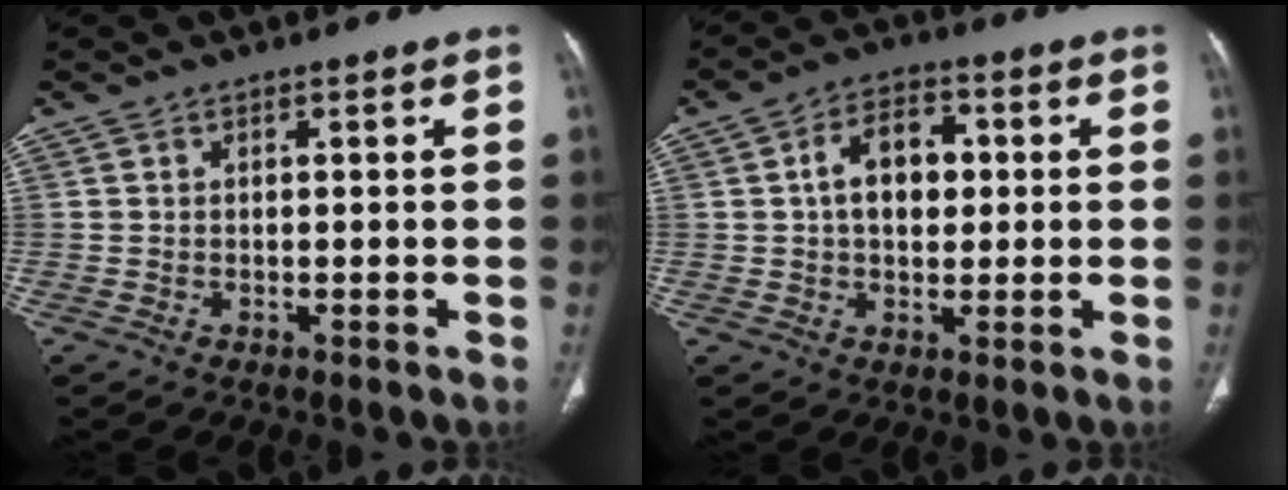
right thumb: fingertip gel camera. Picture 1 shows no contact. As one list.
[{"total": 9.0, "force": [1.1, 5.9, 6.7], "torque": [-0.083, 0.013, 0.014]}]